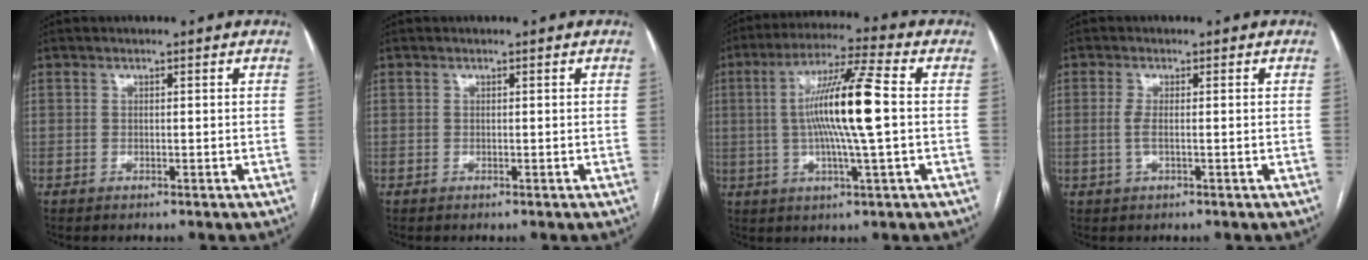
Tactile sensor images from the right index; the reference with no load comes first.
{"total": 0.0}
{"total": 13.0, "force": [0.4, -0.2, 13.0], "torque": [-0.245, 0.007, 0.003]}
{"total": 2.1, "force": [-0.3, 0.3, 2.1], "torque": [-0.051, -0.002, -0.007]}